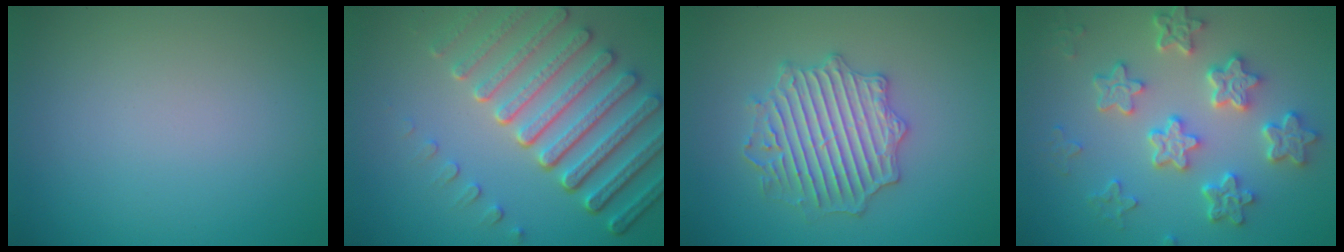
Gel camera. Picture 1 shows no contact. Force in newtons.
{"total": 8.0, "press": 5.8, "slide": 5.5}
{"total": 4.4, "press": 4.4, "slide": 0.7}
{"total": 6.5, "press": 5.0, "slide": 4.2}